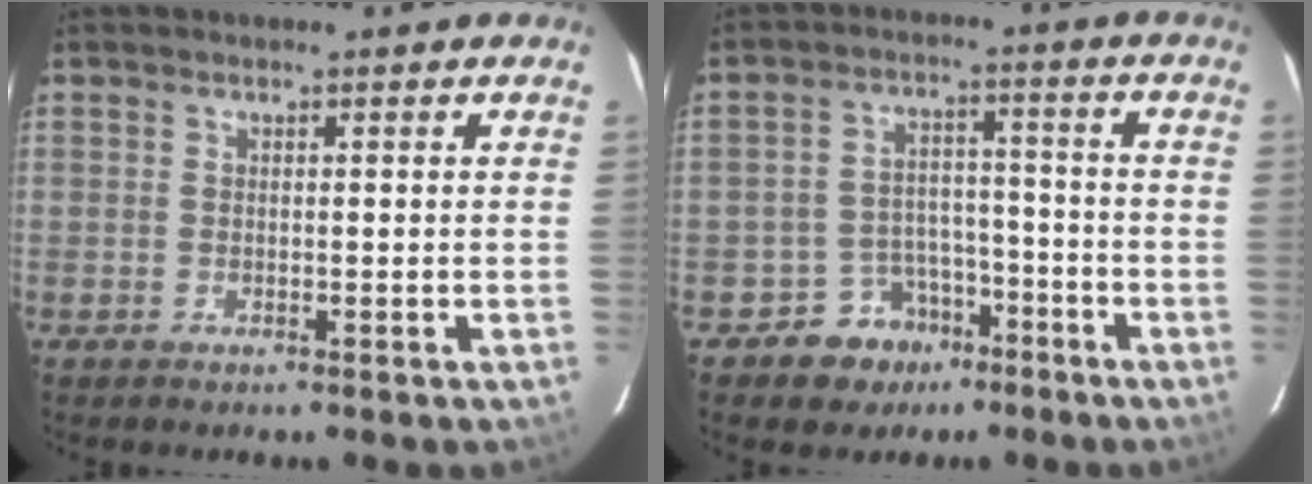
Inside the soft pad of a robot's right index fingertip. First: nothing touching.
{"total": 7.9, "force": [-5.2, 5.8, 1.2], "torque": [-0.032, 0.029, -0.071]}